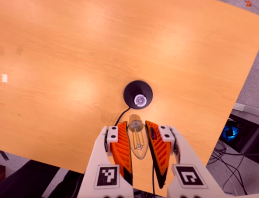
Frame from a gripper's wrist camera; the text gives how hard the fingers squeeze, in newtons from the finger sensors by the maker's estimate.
{"total": 20.1, "left": 21.7, "right": 18.5}